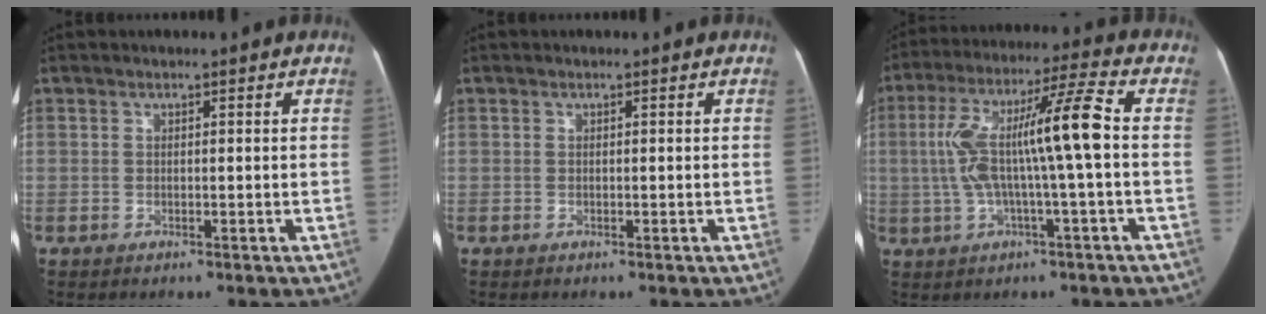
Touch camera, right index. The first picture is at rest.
{"total": 0.0}
{"total": 12.8, "force": [-0.1, 0.2, 12.8], "torque": [-0.245, 0.031, -0.004]}